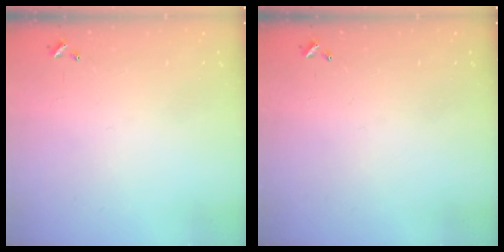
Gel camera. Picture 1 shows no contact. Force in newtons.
{"total": 0.0}